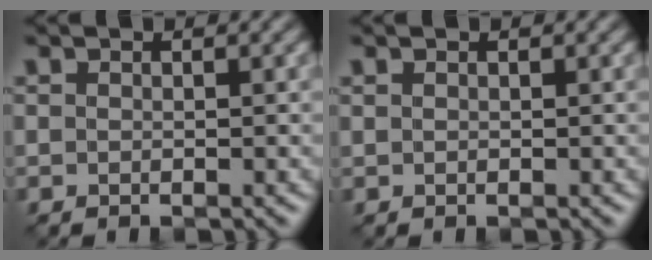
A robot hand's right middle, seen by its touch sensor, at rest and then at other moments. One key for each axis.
{"total": 0.0}